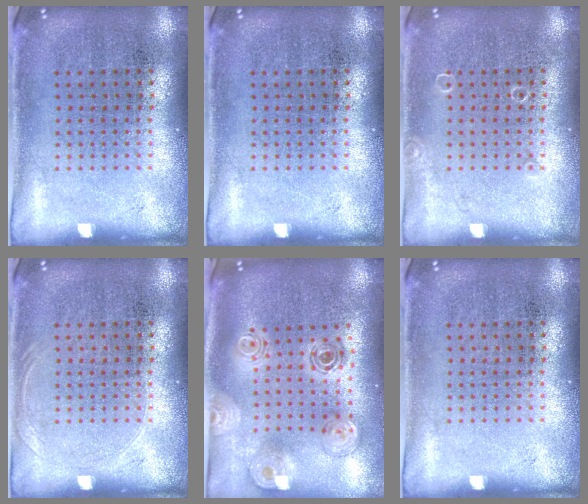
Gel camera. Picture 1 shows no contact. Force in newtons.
{"total": 0.0}
{"total": 0.5, "press": 0.5, "slide": 0.1}
{"total": 0.7, "press": 0.7, "slide": 0.3}
{"total": 1.5, "press": 1.3, "slide": 0.7}
{"total": 0.0}